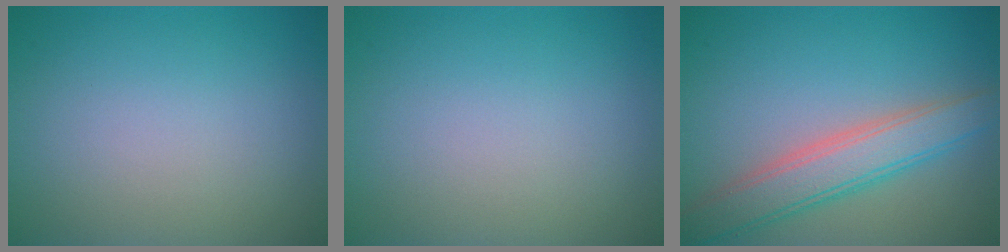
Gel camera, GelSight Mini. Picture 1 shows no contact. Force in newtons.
{"total": 0.0}
{"total": 4.9, "press": 4.9, "slide": 0.3}